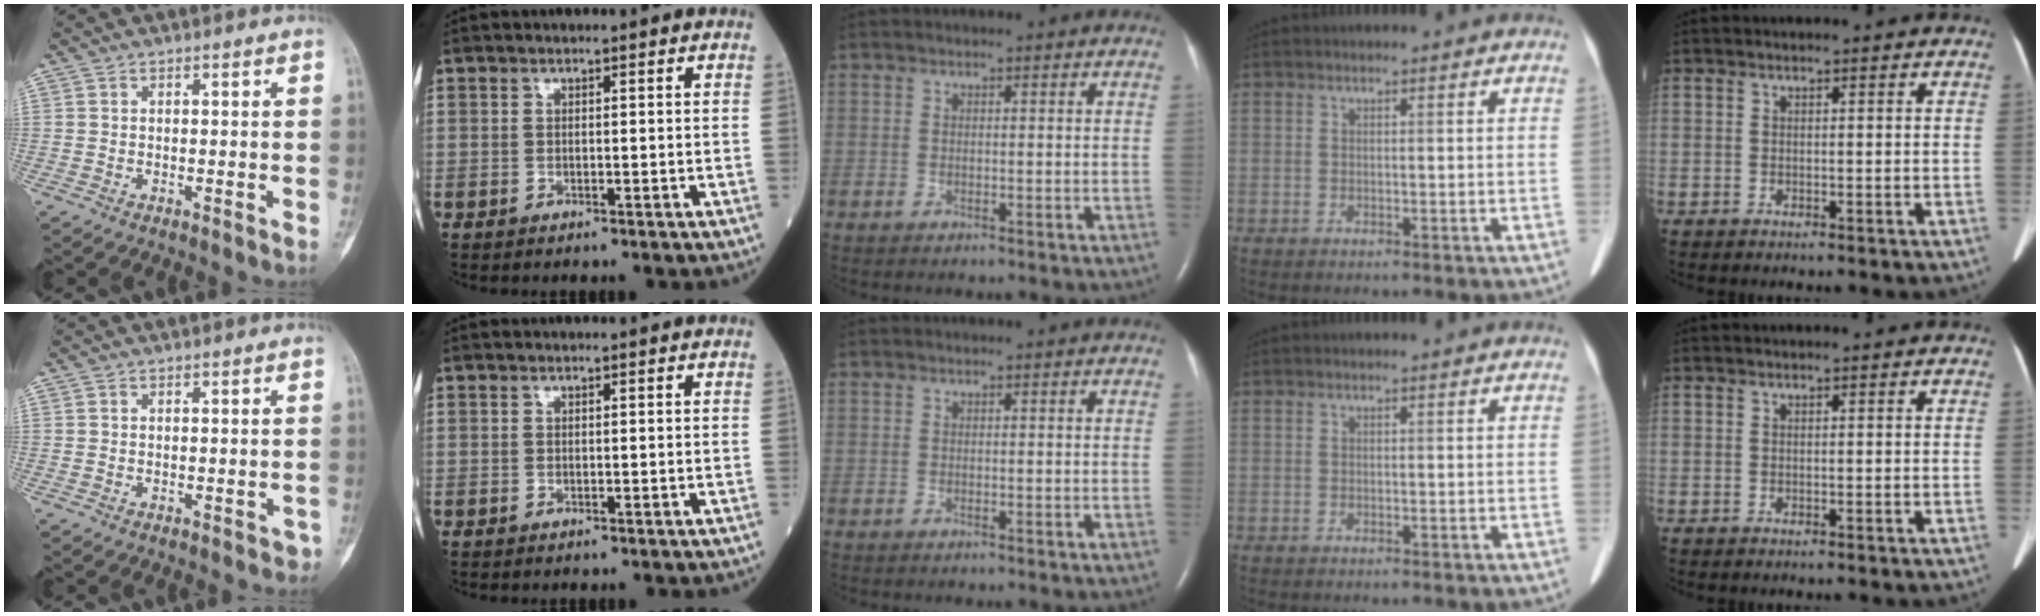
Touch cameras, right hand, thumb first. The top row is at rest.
{"thumb": {"total": 1.1, "force": [-0.5, 0.7, 0.6], "torque": [0.000, 0.009, -0.003]}}